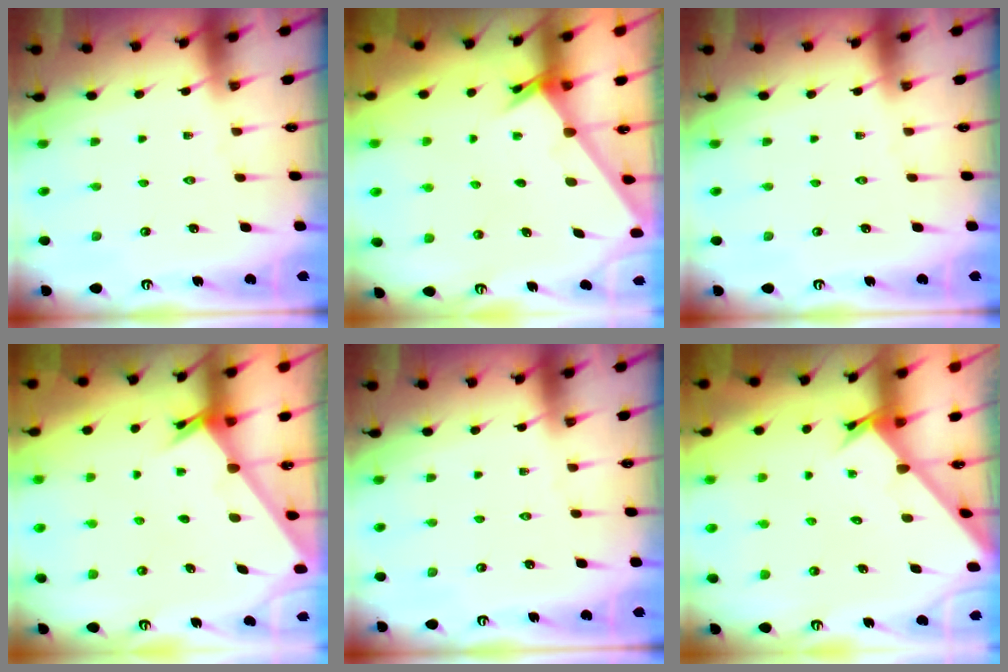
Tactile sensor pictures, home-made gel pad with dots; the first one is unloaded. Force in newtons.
{"total": 2.6, "press": 2.6, "slide": 0.2}
{"total": 0.0}
{"total": 2.3, "press": 2.3, "slide": 0.2}
{"total": 0.0}
{"total": 2.2, "press": 2.2, "slide": 0.1}